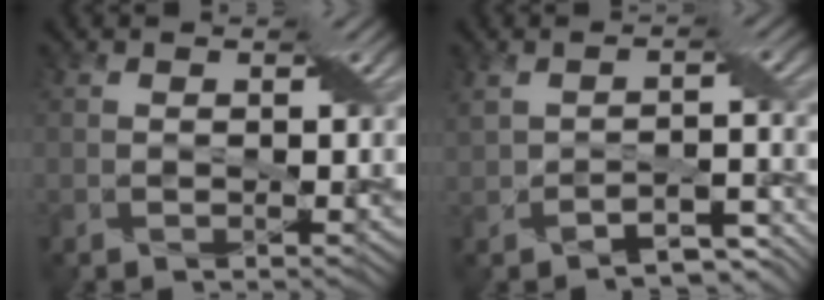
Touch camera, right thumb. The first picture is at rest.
{"total": 5.1, "force": [-3.2, 1.9, 3.5], "torque": [-0.061, -0.005, -0.052]}